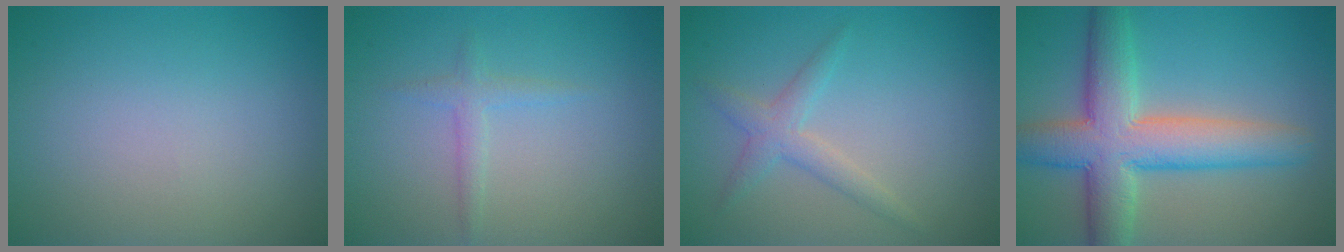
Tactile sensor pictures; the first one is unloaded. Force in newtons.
{"total": 1.4, "press": 1.4, "slide": 0.1}
{"total": 2.2, "press": 2.2, "slide": 0.1}
{"total": 8.6, "press": 8.6, "slide": 0.5}